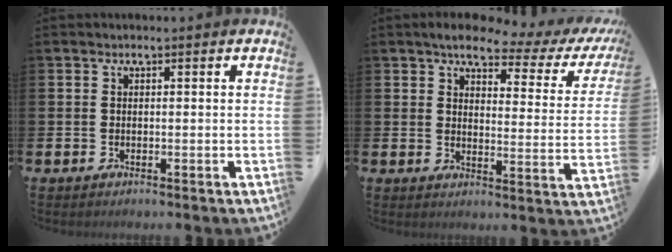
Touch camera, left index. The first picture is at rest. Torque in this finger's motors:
{"motor_torque": [1.02, -1.12, 0.41, 0.02]}